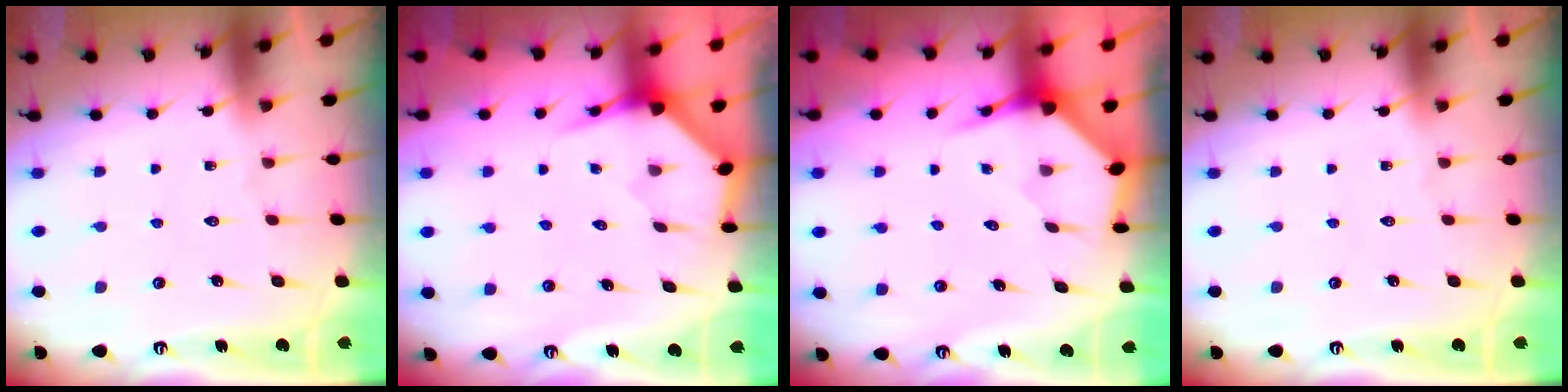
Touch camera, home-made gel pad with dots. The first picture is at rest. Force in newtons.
{"total": 3.9, "press": 3.9, "slide": 0.4}
{"total": 4.0, "press": 3.9, "slide": 0.4}
{"total": 0.0}